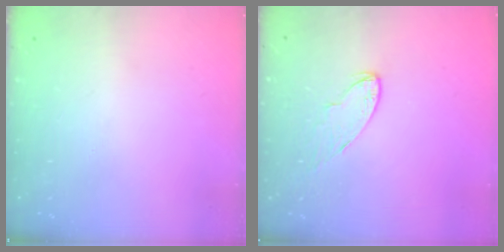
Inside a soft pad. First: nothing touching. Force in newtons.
{"total": 4.9, "press": 4.9, "slide": 0.6}